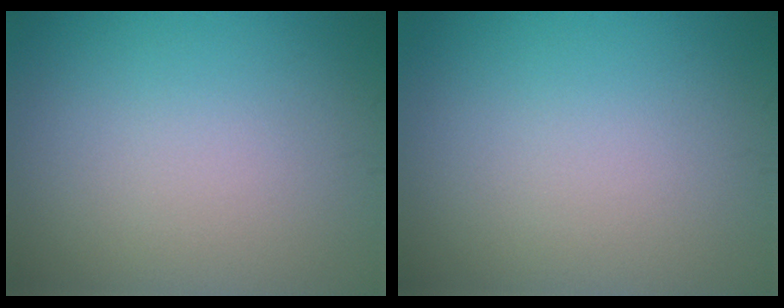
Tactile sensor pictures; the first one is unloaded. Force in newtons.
{"total": 0.0}